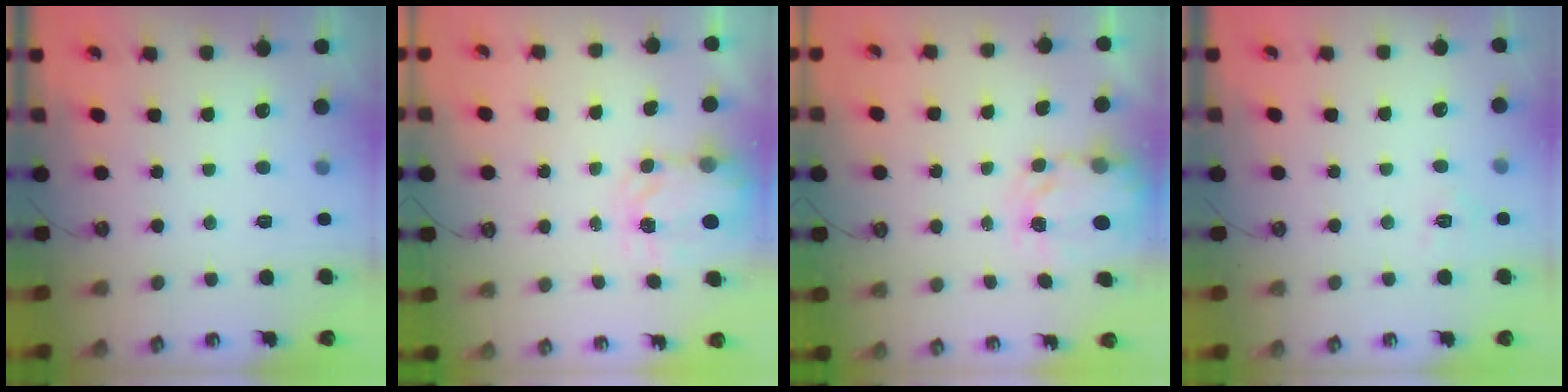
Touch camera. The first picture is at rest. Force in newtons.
{"total": 3.8, "press": 3.7, "slide": 0.5}
{"total": 3.8, "press": 3.8, "slide": 0.1}
{"total": 7.0, "press": 7.0, "slide": 0.7}